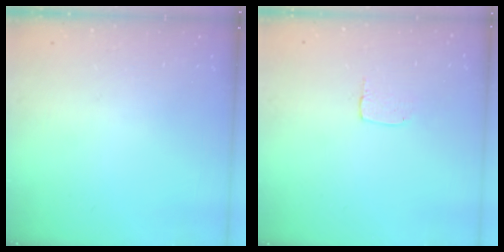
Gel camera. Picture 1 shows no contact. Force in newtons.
{"total": 3.7, "press": 3.7, "slide": 0.2}